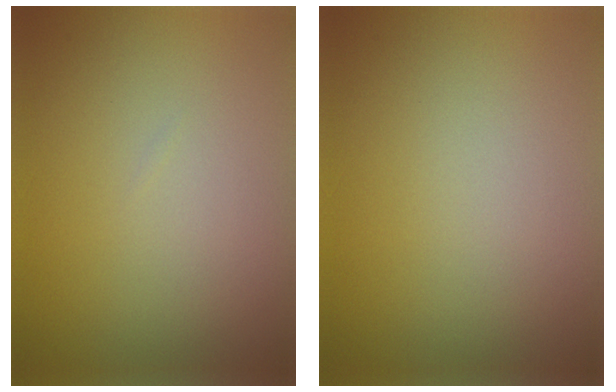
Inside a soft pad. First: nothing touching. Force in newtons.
{"total": 0.0}